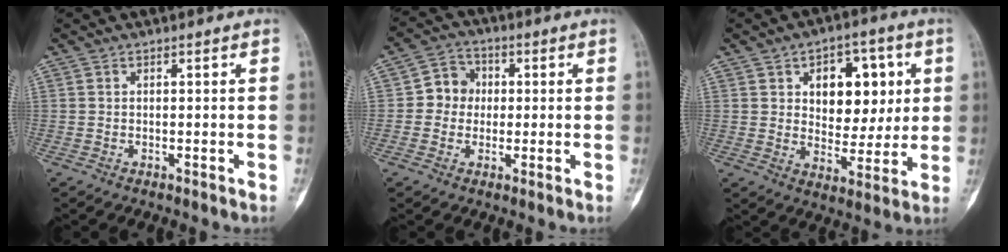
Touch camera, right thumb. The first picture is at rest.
{"total": 6.2, "force": [0.1, 5.8, 2.4], "torque": [-0.006, 0.012, -0.011]}
{"total": 13.8, "force": [3.7, 9.1, 9.7], "torque": [-0.076, -0.007, 0.058]}